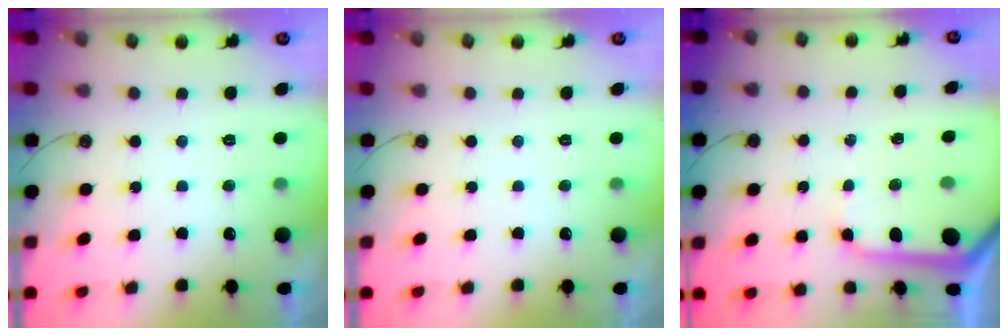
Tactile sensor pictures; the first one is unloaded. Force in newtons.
{"total": 0.0}
{"total": 9.6, "press": 9.6, "slide": 1.2}